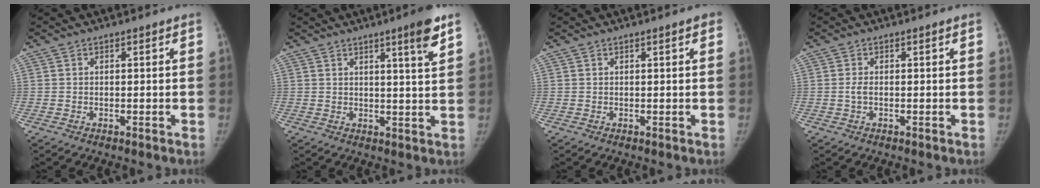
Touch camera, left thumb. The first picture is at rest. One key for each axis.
{"total": 6.1, "fx": 3.6, "fy": 0.0, "fz": 4.9, "tx": -0.066, "ty": -0.025, "tz": 0.052}
{"total": 1.2, "fx": 0.6, "fy": 0.1, "fz": 1.1, "tx": -0.017, "ty": 0.001, "tz": 0.006}
{"total": 1.3, "fx": -0.1, "fy": 0.4, "fz": 1.3, "tx": -0.030, "ty": 0.003, "tz": 0.000}